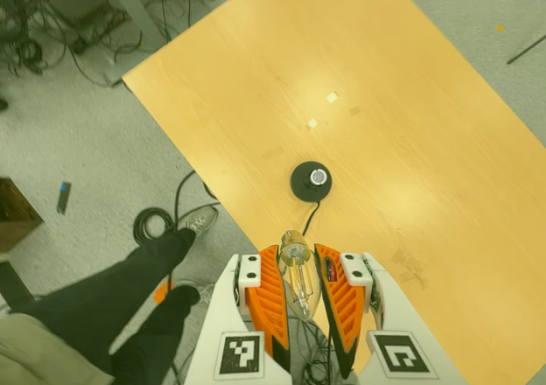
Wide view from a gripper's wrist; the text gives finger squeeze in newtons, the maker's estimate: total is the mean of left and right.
{"total": 22.3, "left": 24.1, "right": 20.6}